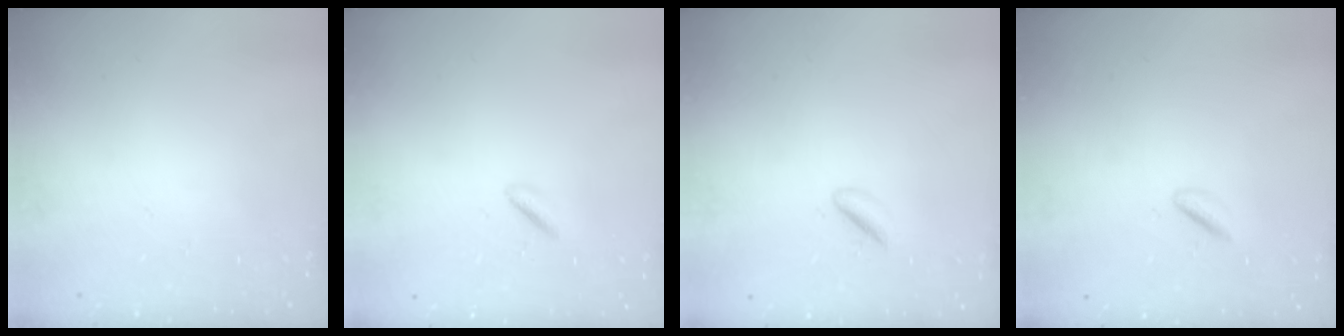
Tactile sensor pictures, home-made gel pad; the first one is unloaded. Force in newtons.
{"total": 1.6, "press": 1.5, "slide": 0.6}
{"total": 2.4, "press": 2.3, "slide": 0.8}
{"total": 2.5, "press": 2.4, "slide": 0.8}